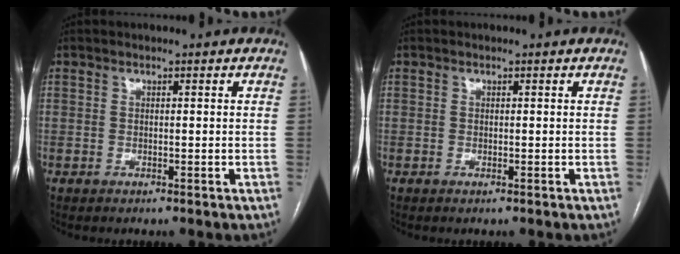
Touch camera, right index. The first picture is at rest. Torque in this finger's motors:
{"motor_torque": [-0.07, -0.07, 0.01, 0.01]}